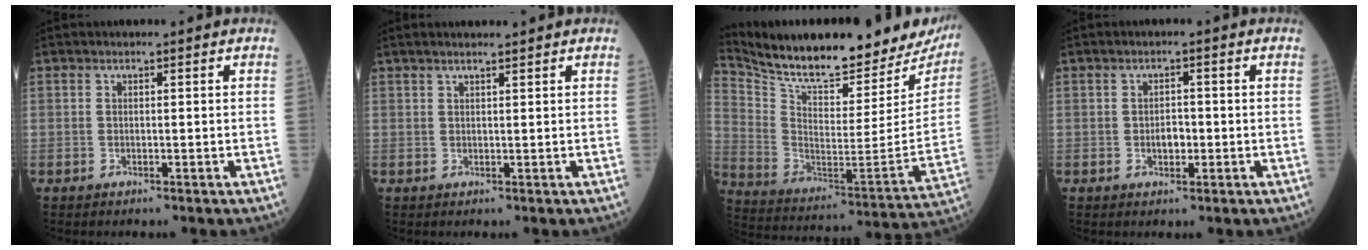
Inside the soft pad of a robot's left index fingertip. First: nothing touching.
{"total": 3.4, "force": [2.9, 0.0, 1.9], "torque": [-0.026, 0.018, 0.047]}
{"total": 28.9, "force": [25.4, 6.2, 12.2], "torque": [-0.226, -0.063, 0.361]}
{"total": 2.2, "force": [-0.4, 1.3, 1.8], "torque": [-0.028, 0.003, -0.005]}